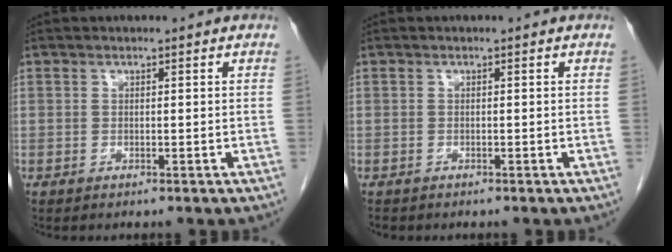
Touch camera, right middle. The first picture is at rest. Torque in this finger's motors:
{"motor_torque": [0.11, 0.09, 0.00, 0.00]}